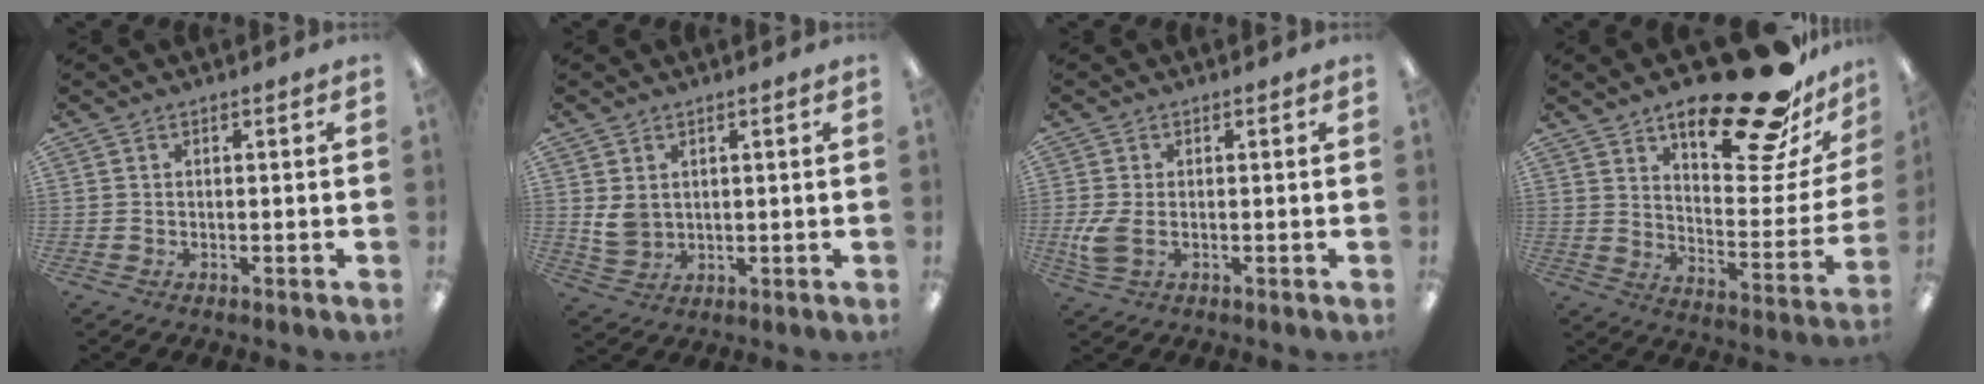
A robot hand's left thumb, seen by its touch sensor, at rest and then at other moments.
{"total": 3.8, "force": [1.4, 2.9, 2.0], "torque": [-0.032, -0.001, 0.027]}
{"total": 5.6, "force": [-0.5, 3.3, 4.6], "torque": [-0.096, -0.003, -0.010]}
{"total": 24.9, "force": [19.2, 7.5, 14.0], "torque": [-0.182, -0.137, 0.311]}